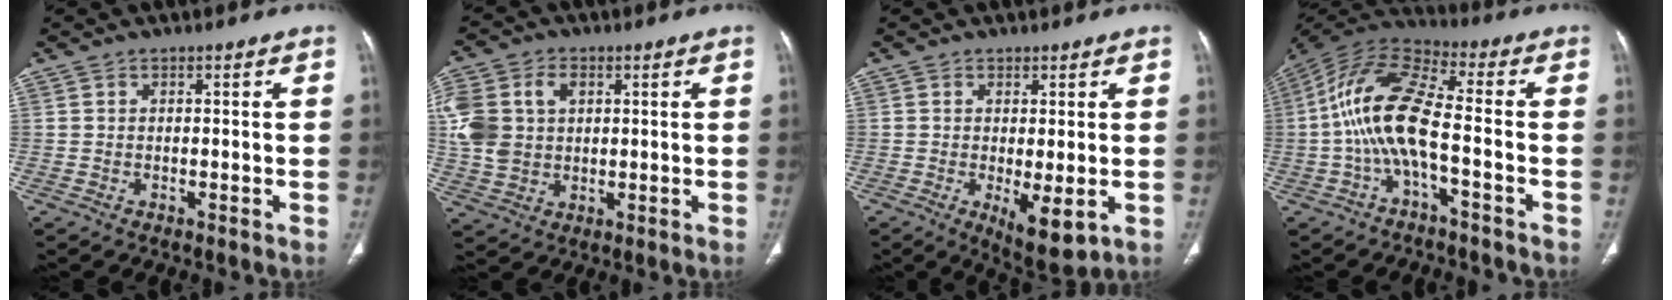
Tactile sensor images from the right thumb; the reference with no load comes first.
{"total": 12.5, "force": [2.7, 9.4, 7.7], "torque": [-0.164, 0.009, 0.057]}
{"total": 6.9, "force": [-1.4, 2.4, 6.4], "torque": [-0.099, -0.024, -0.012]}
{"total": 13.2, "force": [-2.6, 4.1, 12.3], "torque": [-0.265, 0.046, -0.057]}